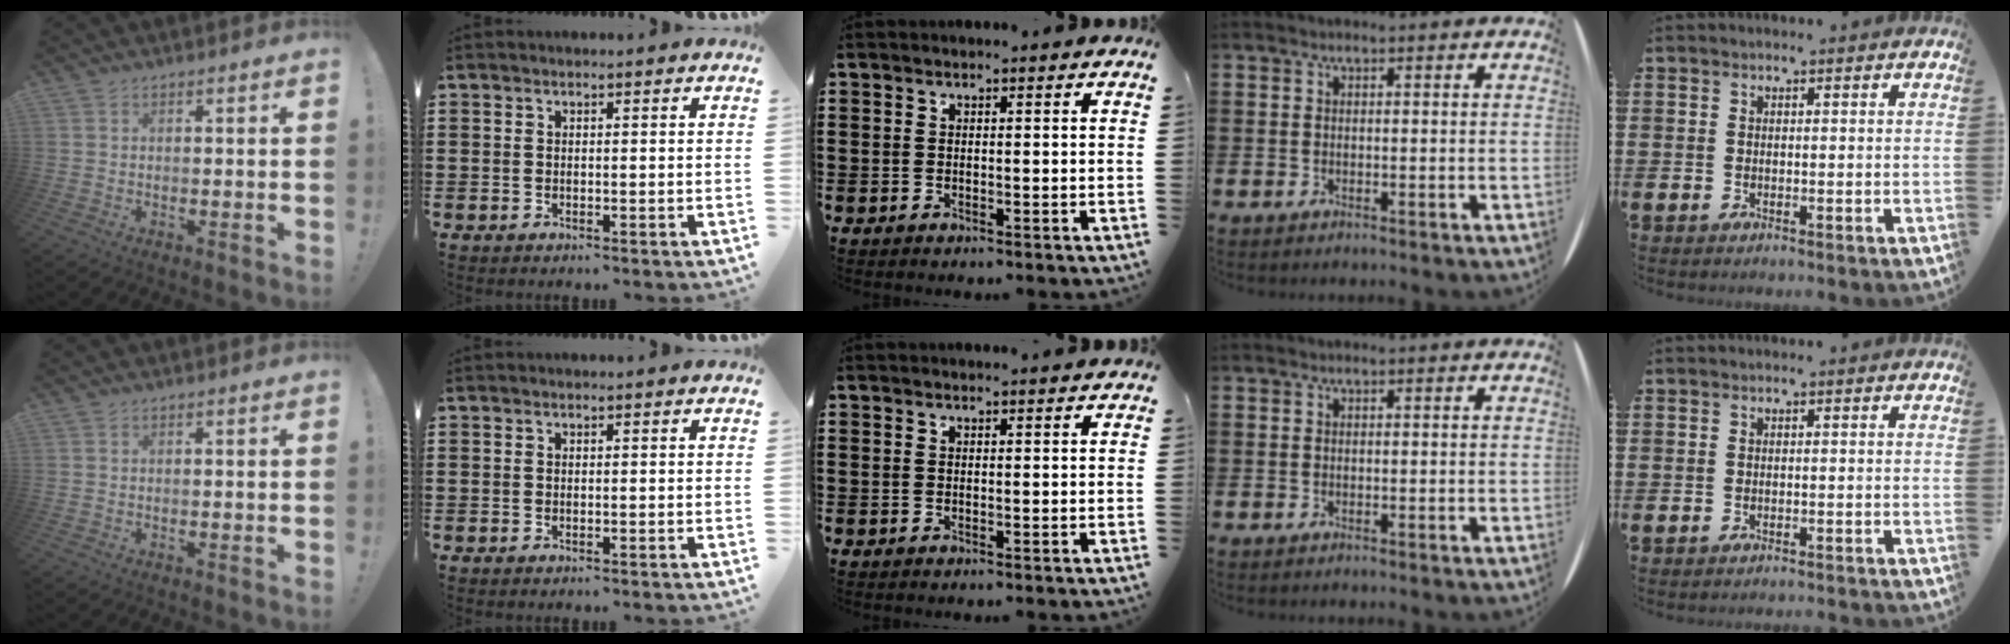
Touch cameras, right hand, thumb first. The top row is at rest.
{"middle": {"total": 0.7, "force": [0.7, 0.0, 0.1], "torque": [-0.003, -0.003, 0.014]}}